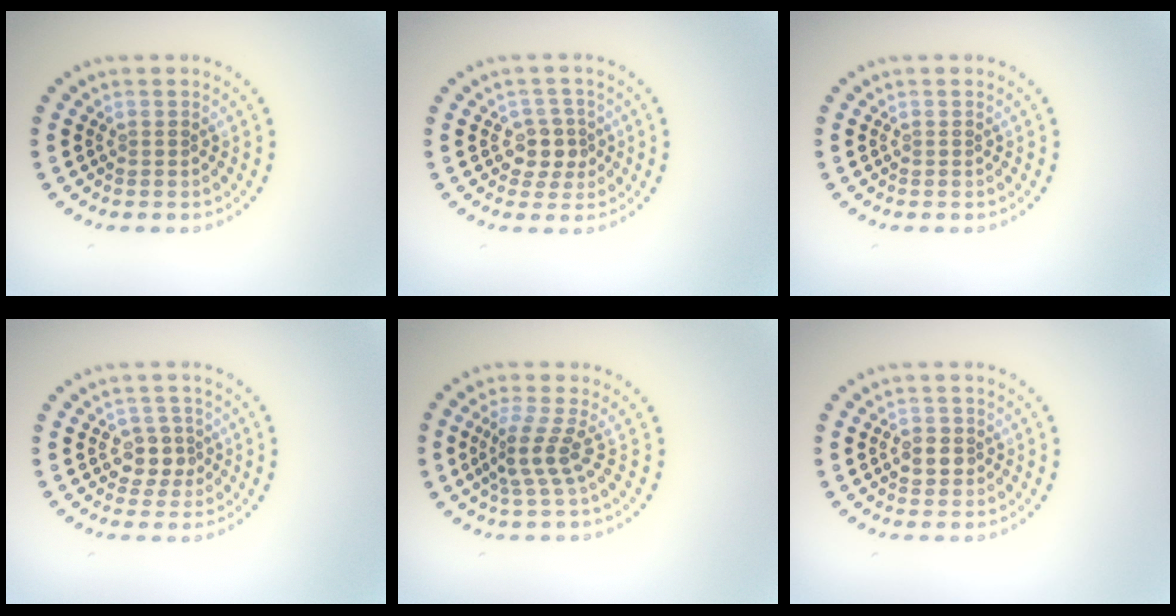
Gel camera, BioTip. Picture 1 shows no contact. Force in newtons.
{"total": 2.5, "press": 2.2, "slide": 1.1}
{"total": 0.0}
{"total": 2.5, "press": 2.2, "slide": 1.1}
{"total": 2.9, "press": 2.0, "slide": 2.1}
{"total": 1.7, "press": 1.7, "slide": 0.2}